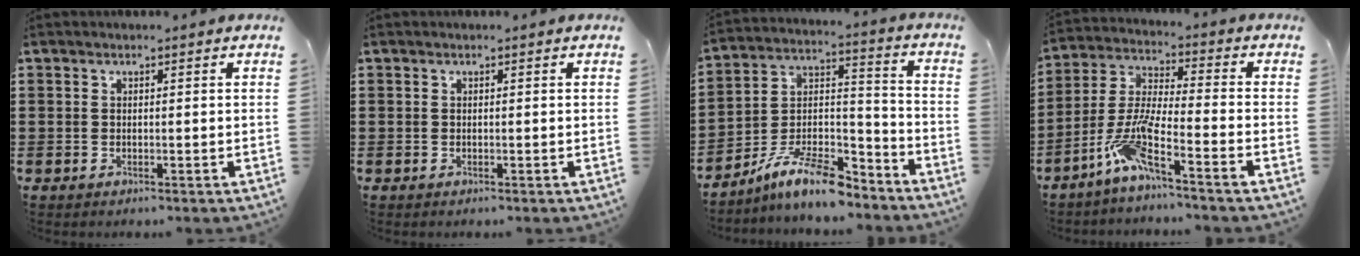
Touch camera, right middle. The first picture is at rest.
{"total": 0.0}
{"total": 10.5, "force": [-8.8, 1.8, 5.4], "torque": [-0.097, 0.021, -0.171]}
{"total": 7.9, "force": [-5.5, 0.6, 5.6], "torque": [-0.135, -0.019, -0.114]}